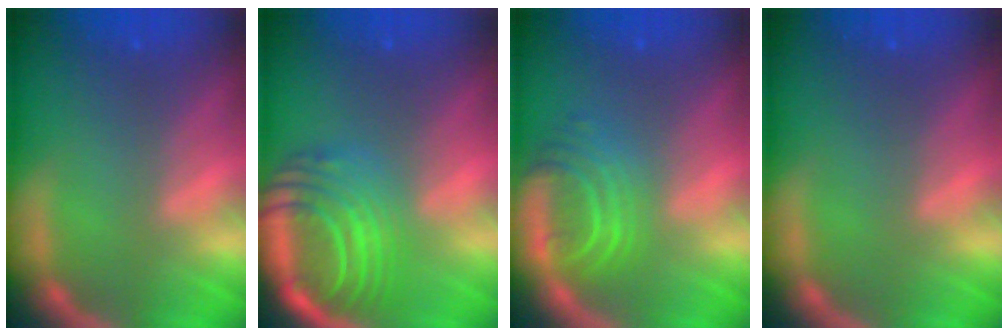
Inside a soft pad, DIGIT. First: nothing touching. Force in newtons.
{"total": 9.5}
{"total": 5.0}
{"total": 0.0}